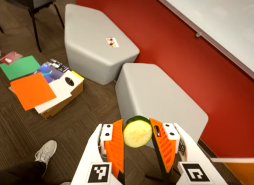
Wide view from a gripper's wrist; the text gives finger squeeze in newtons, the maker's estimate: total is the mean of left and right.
{"total": 10.9, "left": 11.9, "right": 9.8}